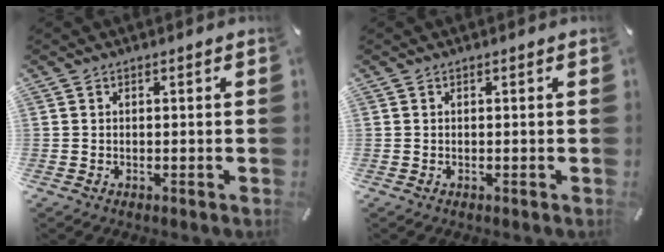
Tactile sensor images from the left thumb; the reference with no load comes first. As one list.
[{"total": 0.0}]